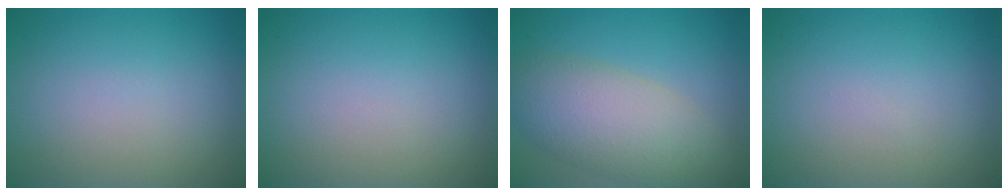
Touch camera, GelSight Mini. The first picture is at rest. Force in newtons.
{"total": 0.0}
{"total": 6.9, "press": 6.9, "slide": 0.5}
{"total": 0.0}